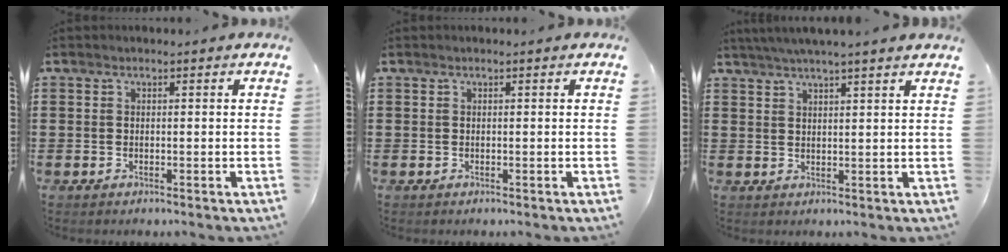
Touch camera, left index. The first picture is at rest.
{"total": 0.0}
{"total": 3.5, "force": [3.1, -0.6, 1.4], "torque": [-0.034, -0.003, 0.057]}